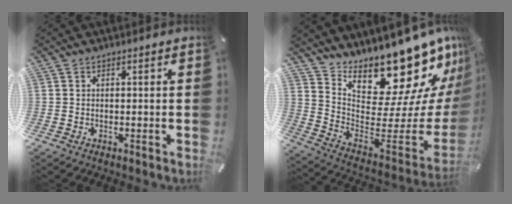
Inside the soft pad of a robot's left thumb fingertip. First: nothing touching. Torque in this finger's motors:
{"motor_torque": [3.94, 1.07, 1.64, -1.13, 0.22]}